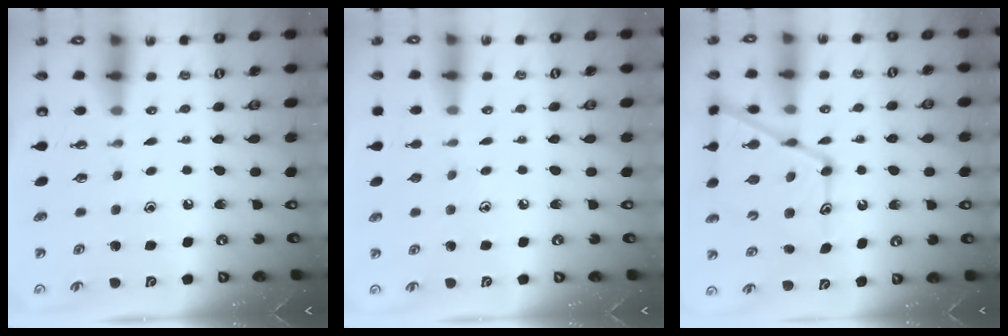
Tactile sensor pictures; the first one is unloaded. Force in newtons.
{"total": 4.7, "press": 4.6, "slide": 0.6}
{"total": 19.0, "press": 18.9, "slide": 1.7}